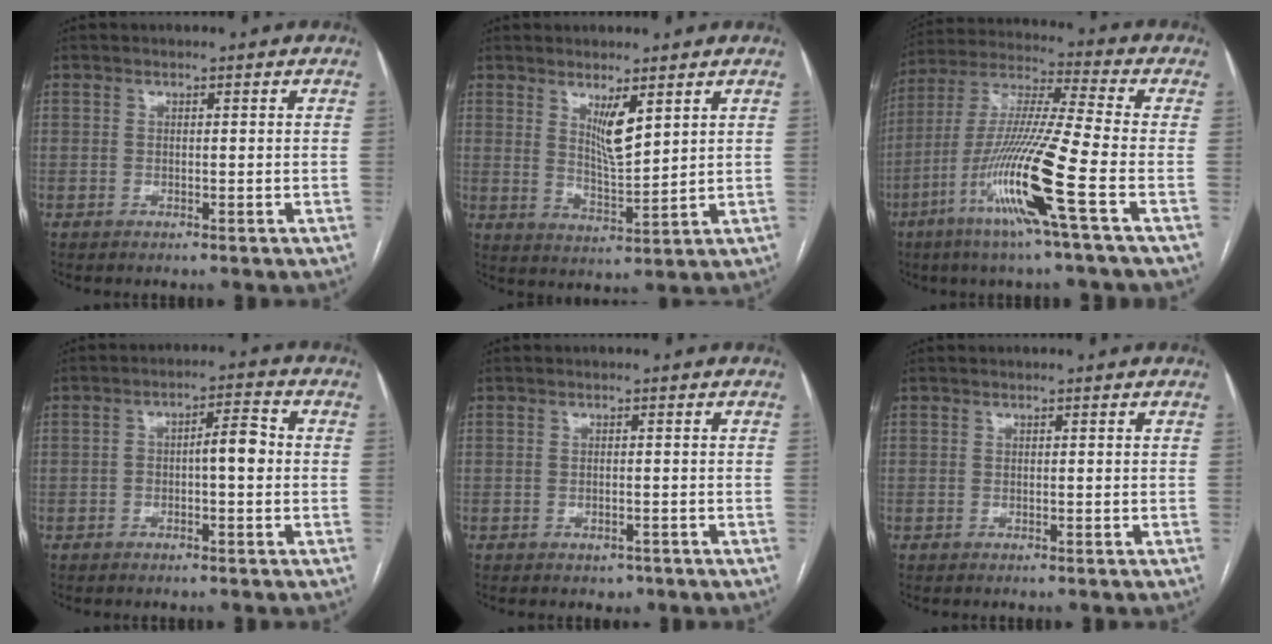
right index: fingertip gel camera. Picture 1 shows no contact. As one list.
[{"total": 5.5, "force": [2.9, 0.8, 4.6], "torque": [-0.085, -0.016, 0.059]}, {"total": 16.5, "force": [-6.7, -1.4, 15.0], "torque": [-0.307, -0.020, -0.132]}, {"total": 4.6, "force": [-0.6, 1.0, 4.4], "torque": [-0.068, 0.022, -0.009]}, {"total": 1.6, "force": [-1.1, 1.1, 0.6], "torque": [-0.010, 0.001, -0.007]}, {"total": 0.0}]